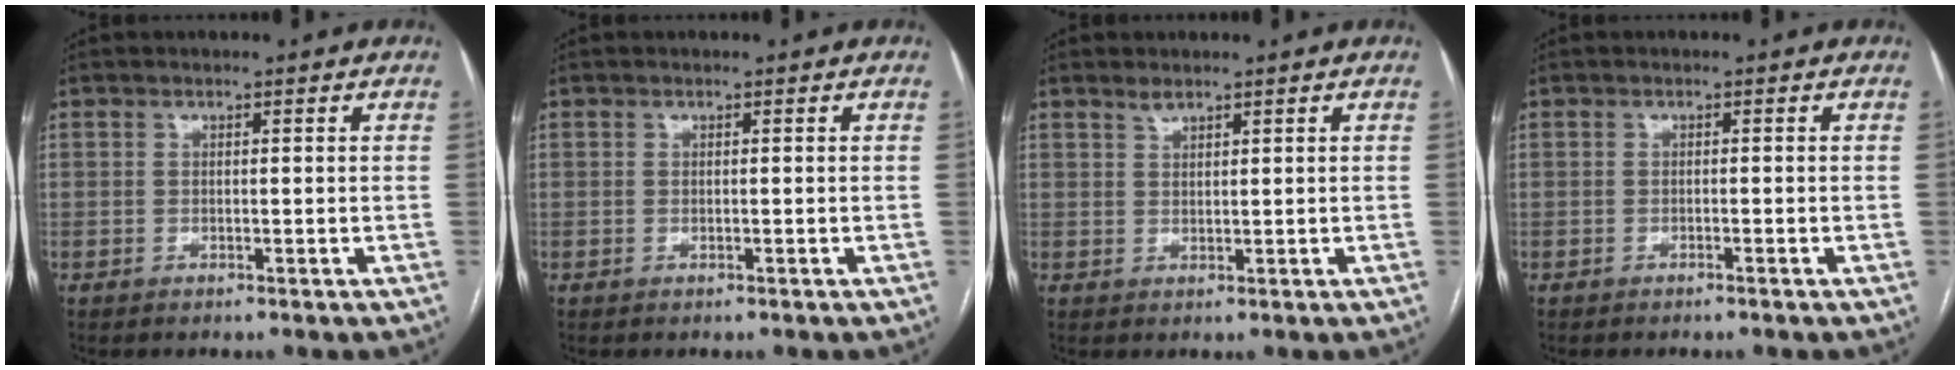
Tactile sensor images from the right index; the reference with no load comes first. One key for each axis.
{"total": 0.0}
{"total": 1.4, "fx": 1.3, "fy": 0.3, "fz": 0.4, "tx": -0.006, "ty": -0.002, "tz": 0.026}
{"total": 0.5, "fx": -0.4, "fy": -0.1, "fz": 0.3, "tx": -0.010, "ty": -0.001, "tz": -0.007}